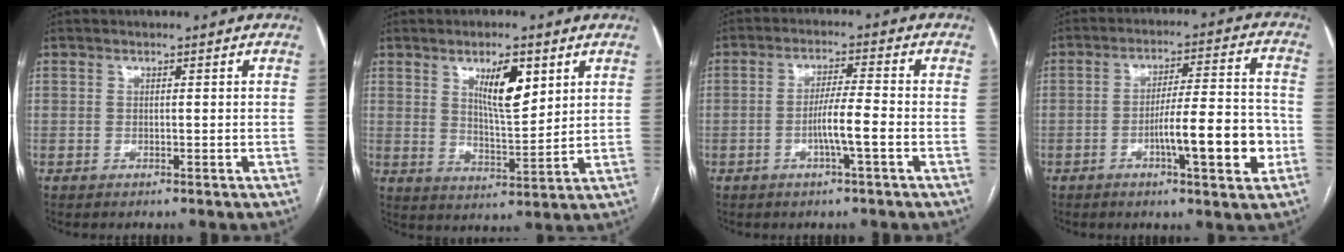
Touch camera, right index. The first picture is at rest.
{"total": 8.2, "force": [3.7, 2.2, 6.9], "torque": [-0.120, -0.003, 0.068]}
{"total": 5.4, "force": [-1.8, -0.2, 5.1], "torque": [-0.096, 0.001, -0.034]}
{"total": 11.9, "force": [-3.8, 1.7, 11.2], "torque": [-0.173, 0.009, -0.055]}